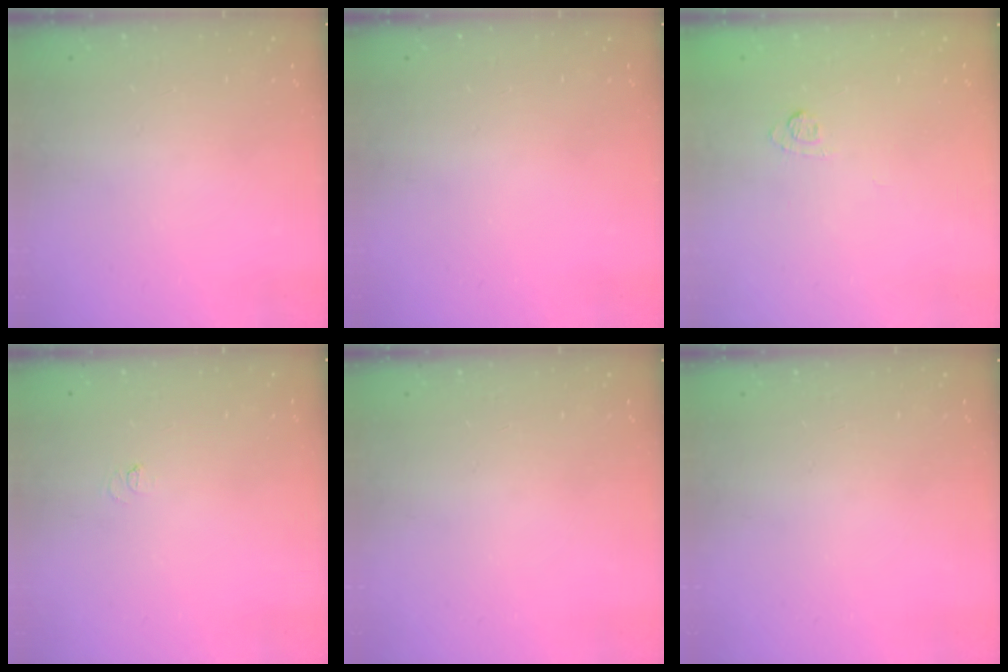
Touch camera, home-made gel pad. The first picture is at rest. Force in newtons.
{"total": 0.0}
{"total": 7.1, "press": 7.0, "slide": 1.3}
{"total": 3.3, "press": 3.3, "slide": 0.3}
{"total": 0.0}
{"total": 0.0}